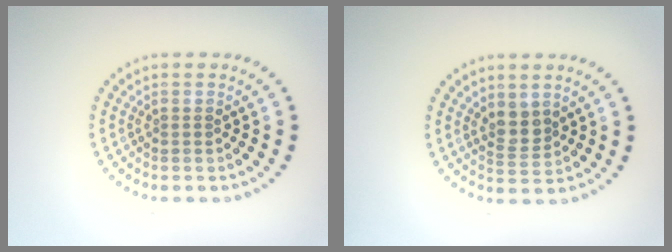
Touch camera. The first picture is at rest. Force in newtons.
{"total": 2.0, "press": 1.7, "slide": 0.9}